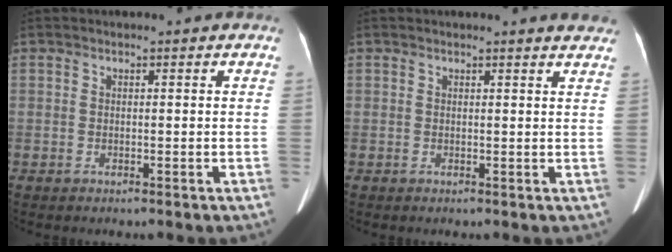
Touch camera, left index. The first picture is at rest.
{"total": 3.6, "force": [3.4, 0.2, 1.0], "torque": [-0.014, -0.011, 0.020]}